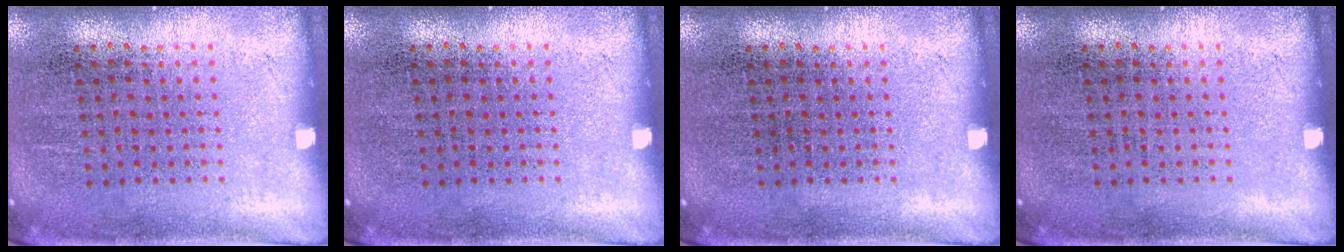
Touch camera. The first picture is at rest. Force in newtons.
{"total": 0.0}
{"total": 0.0}
{"total": 0.0}